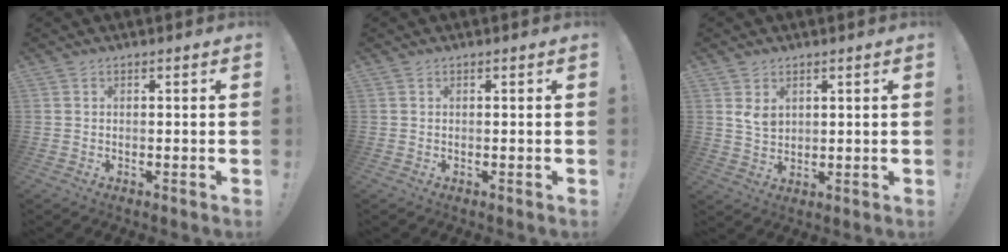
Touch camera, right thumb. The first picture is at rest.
{"total": 0.0}
{"total": 4.7, "force": [2.5, 3.2, 2.5], "torque": [-0.030, -0.013, 0.046]}